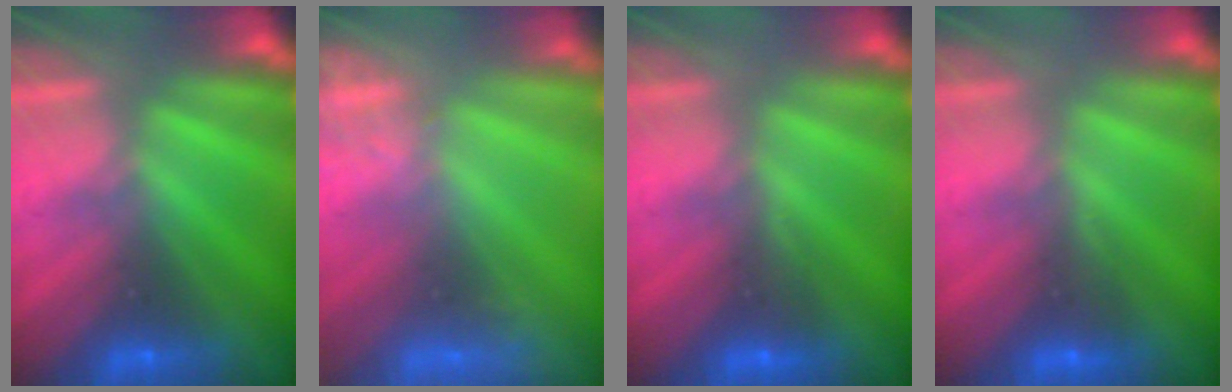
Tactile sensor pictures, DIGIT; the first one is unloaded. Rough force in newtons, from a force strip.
{"total": 2.6}
{"total": 2.8}
{"total": 2.8}